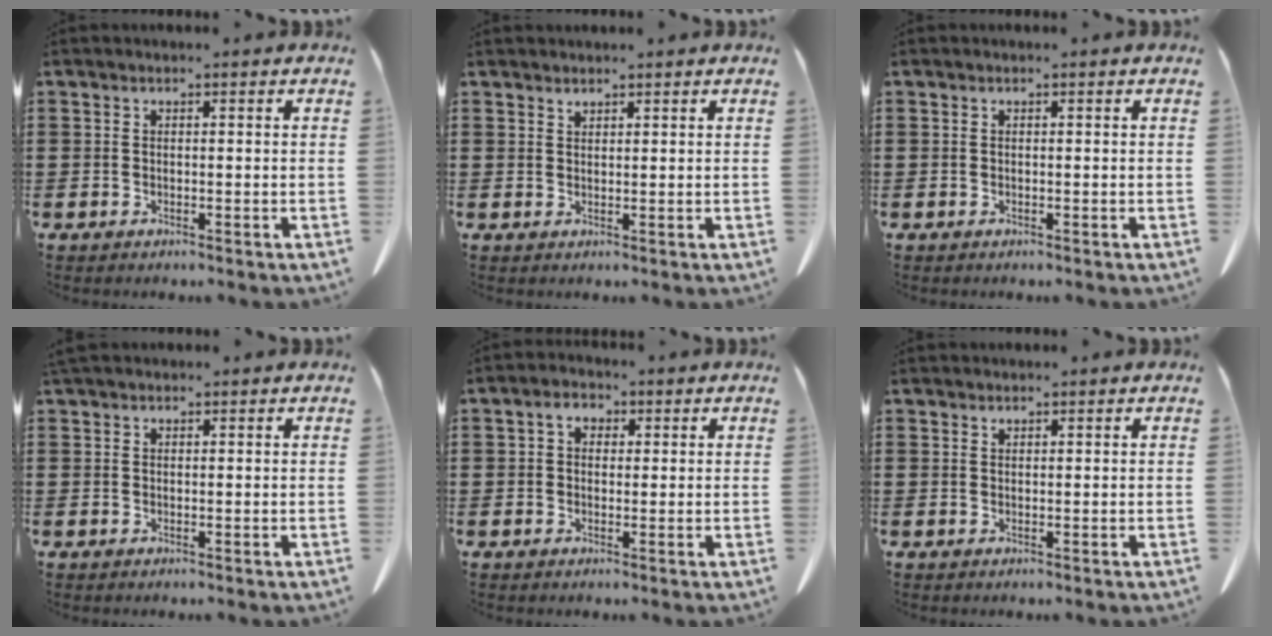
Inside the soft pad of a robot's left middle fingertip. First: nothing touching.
{"total": 1.1, "force": [1.1, 0.2, 0.1], "torque": [-0.005, 0.000, 0.022]}
{"total": 0.0}
{"total": 1.0, "force": [0.8, 0.4, 0.3], "torque": [-0.009, 0.001, 0.017]}
{"total": 2.7, "force": [0.9, 1.8, 1.8], "torque": [-0.041, 0.010, 0.014]}
{"total": 0.9, "force": [0.9, 0.2, 0.1], "torque": [-0.004, 0.000, 0.017]}